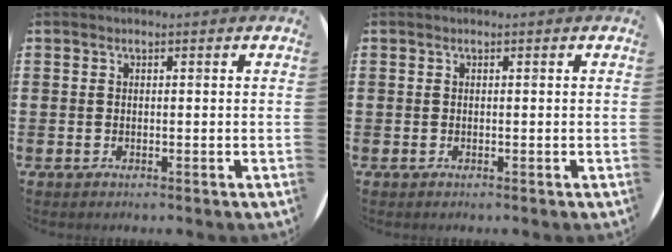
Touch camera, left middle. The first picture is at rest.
{"total": 0.0}